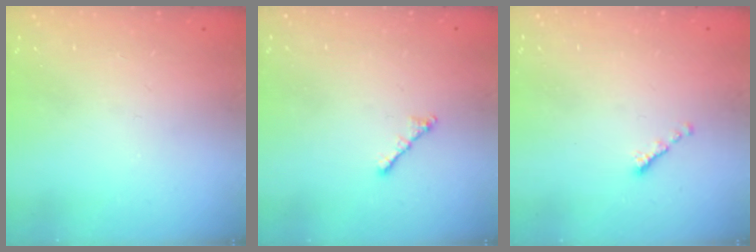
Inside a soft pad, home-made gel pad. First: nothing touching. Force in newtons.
{"total": 2.1, "press": 2.0, "slide": 0.6}
{"total": 0.0}